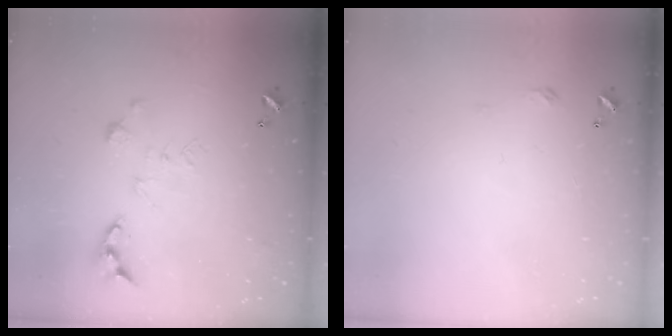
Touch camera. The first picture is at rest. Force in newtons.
{"total": 2.7, "press": 2.6, "slide": 0.4}